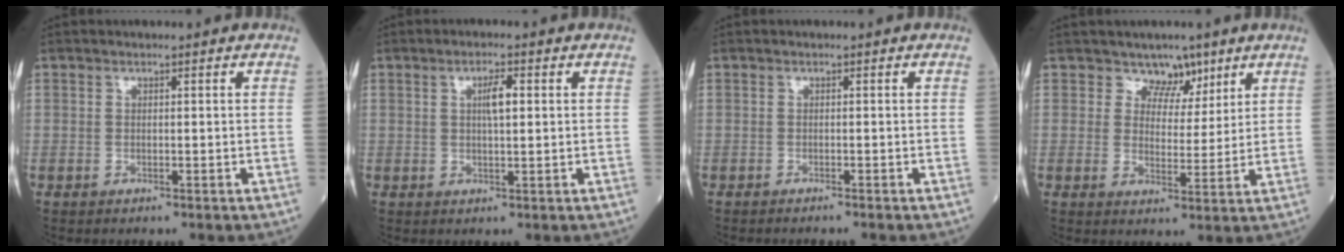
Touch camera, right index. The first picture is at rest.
{"total": 2.9, "force": [0.8, 0.4, 2.8], "torque": [-0.053, 0.004, 0.016]}
{"total": 1.6, "force": [-1.5, -0.2, 0.7], "torque": [-0.009, 0.002, -0.016]}
{"total": 4.5, "force": [3.3, 3.0, 0.5], "torque": [0.006, -0.004, 0.052]}